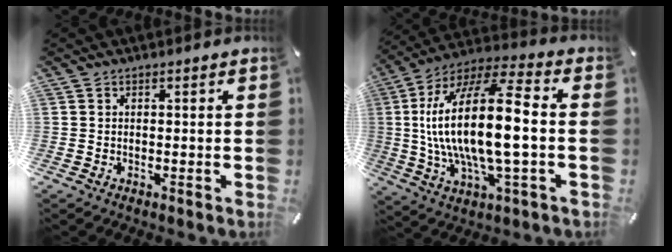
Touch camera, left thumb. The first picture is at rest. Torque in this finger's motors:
{"motor_torque": [0.90, 1.14, 2.77, 0.00, 0.95]}